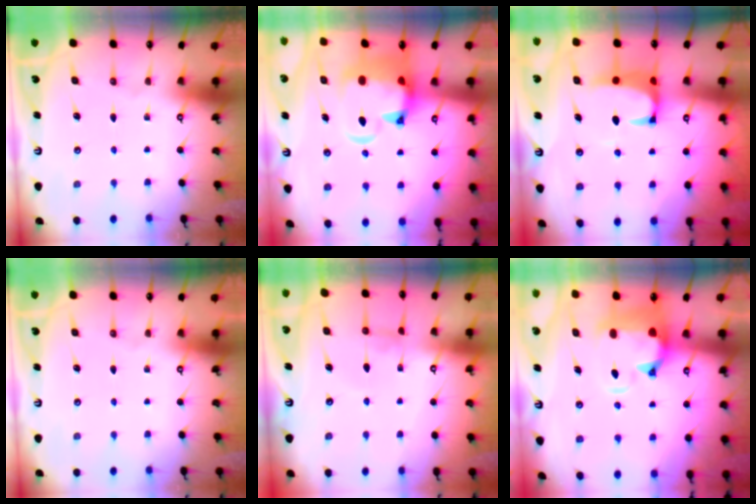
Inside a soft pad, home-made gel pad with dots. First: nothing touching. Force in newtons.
{"total": 7.2, "press": 6.9, "slide": 1.9}
{"total": 2.5, "press": 2.3, "slide": 1.1}
{"total": 0.0}
{"total": 0.6, "press": 0.6, "slide": 0.3}
{"total": 3.2, "press": 2.8, "slide": 1.5}